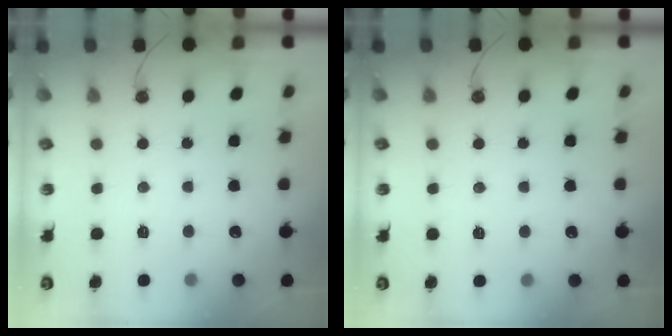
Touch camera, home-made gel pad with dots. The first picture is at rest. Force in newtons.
{"total": 5.2, "press": 2.8, "slide": 4.4}